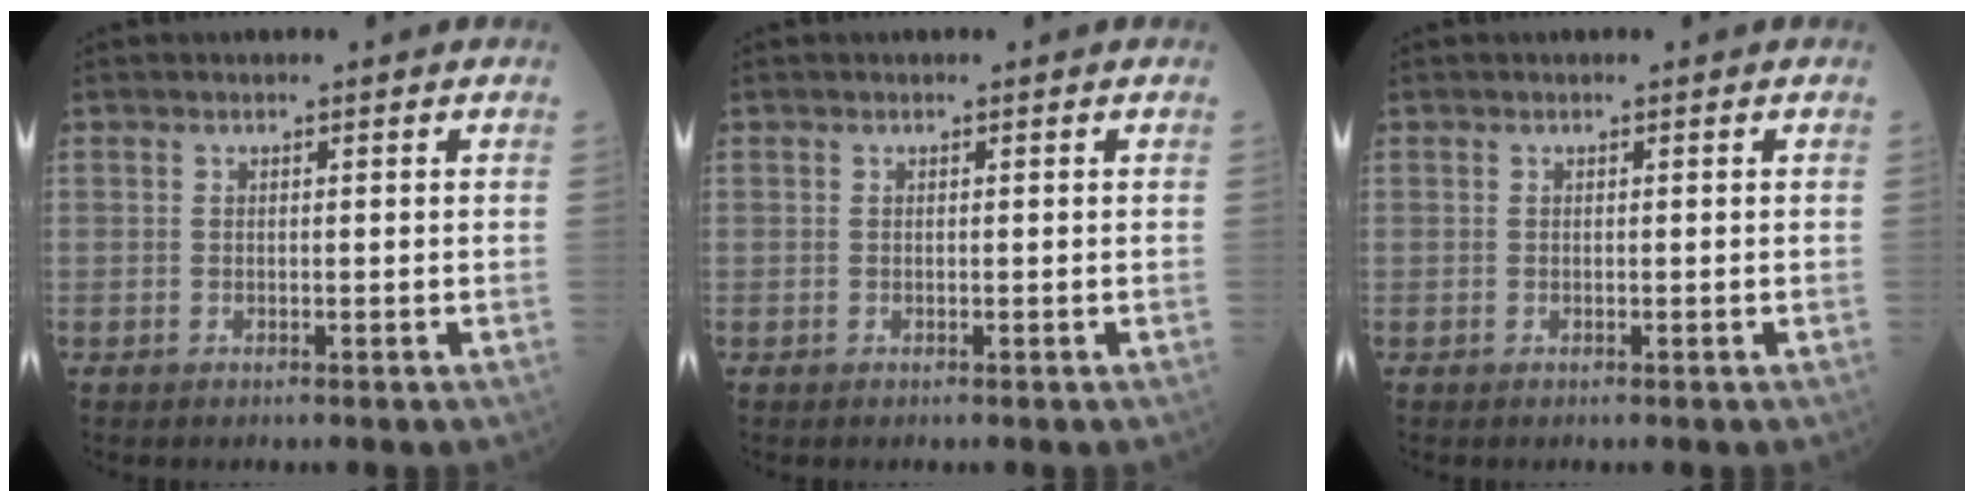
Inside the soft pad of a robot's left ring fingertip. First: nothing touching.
{"total": 0.0}
{"total": 0.0}